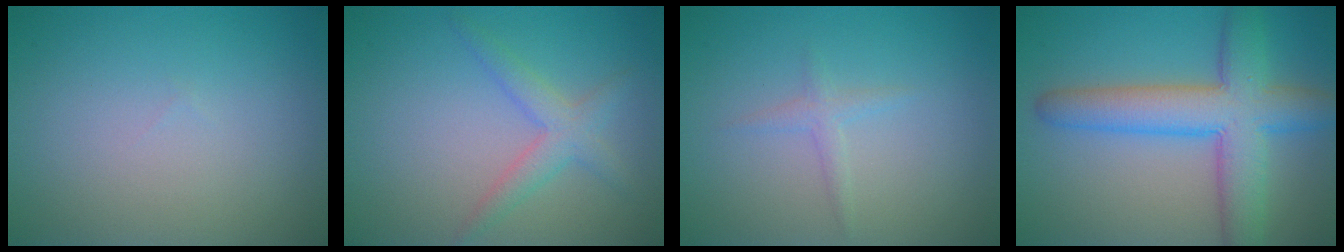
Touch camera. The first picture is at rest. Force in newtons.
{"total": 2.6, "press": 2.6, "slide": 0.1}
{"total": 1.2, "press": 1.2, "slide": 0.0}
{"total": 7.7, "press": 7.7, "slide": 0.2}